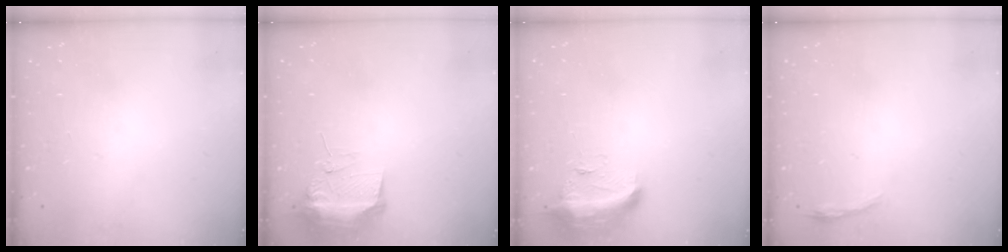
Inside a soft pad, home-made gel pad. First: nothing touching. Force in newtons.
{"total": 10.1, "press": 10.1, "slide": 0.3}
{"total": 9.6, "press": 9.6, "slide": 0.6}
{"total": 3.1, "press": 3.0, "slide": 0.7}